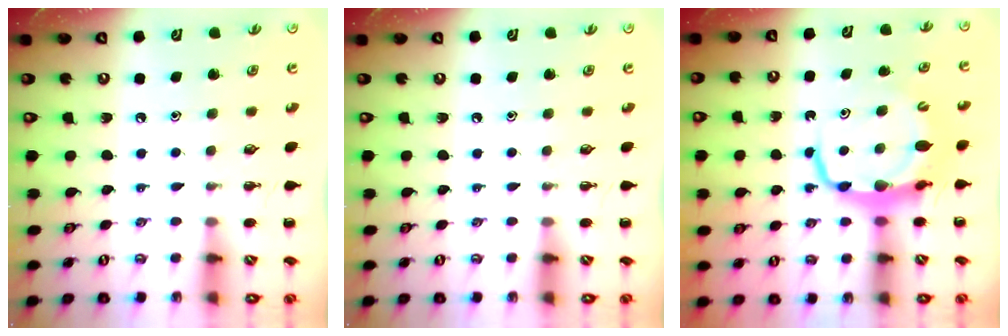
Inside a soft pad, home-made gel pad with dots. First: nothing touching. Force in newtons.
{"total": 0.0}
{"total": 8.1, "press": 8.0, "slide": 1.2}